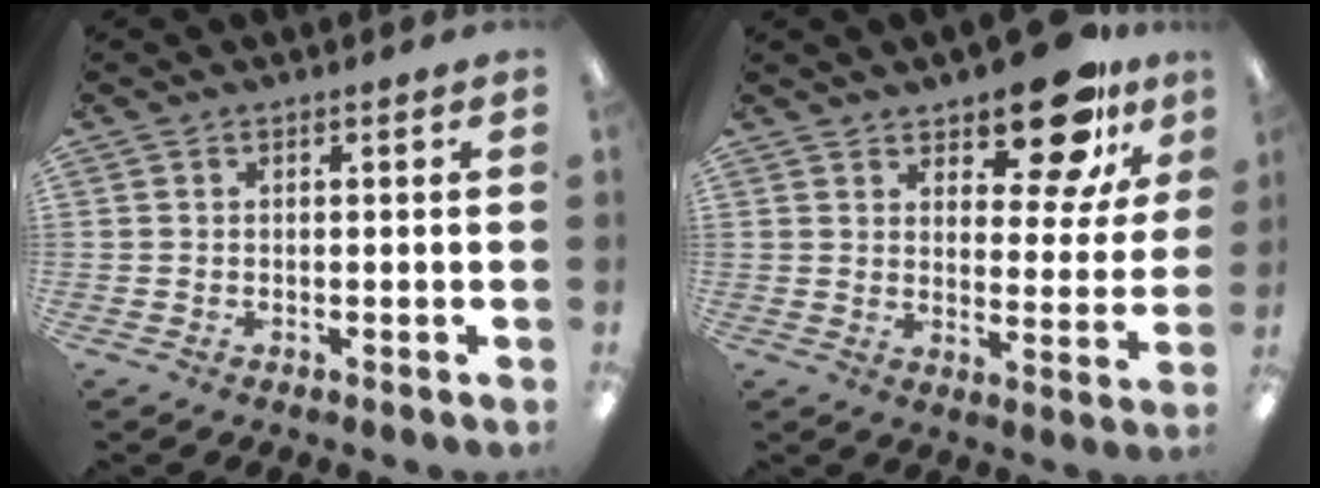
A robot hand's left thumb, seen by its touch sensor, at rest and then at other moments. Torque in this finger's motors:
{"motor_torque": [0.36, 0.50, -0.21, 0.01, 0.06]}